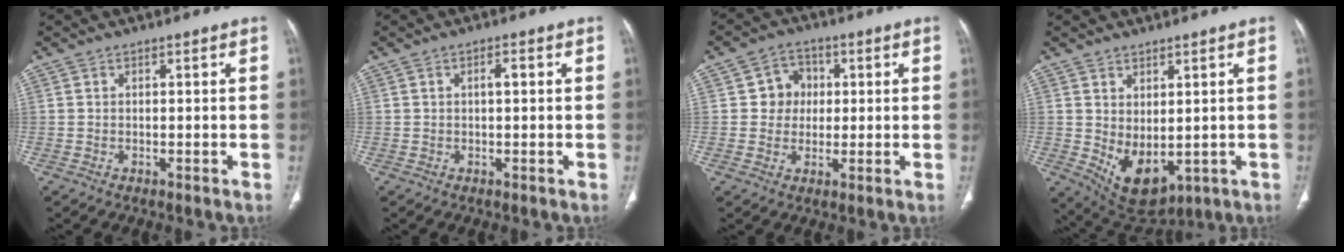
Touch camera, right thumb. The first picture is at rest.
{"total": 1.6, "force": [0.2, 0.7, 1.4], "torque": [-0.026, 0.004, 0.001]}
{"total": 6.2, "force": [0.7, 5.7, 2.2], "torque": [0.004, 0.009, 0.005]}
{"total": 9.1, "force": [-0.5, 5.4, 7.2], "torque": [-0.104, -0.012, 0.023]}